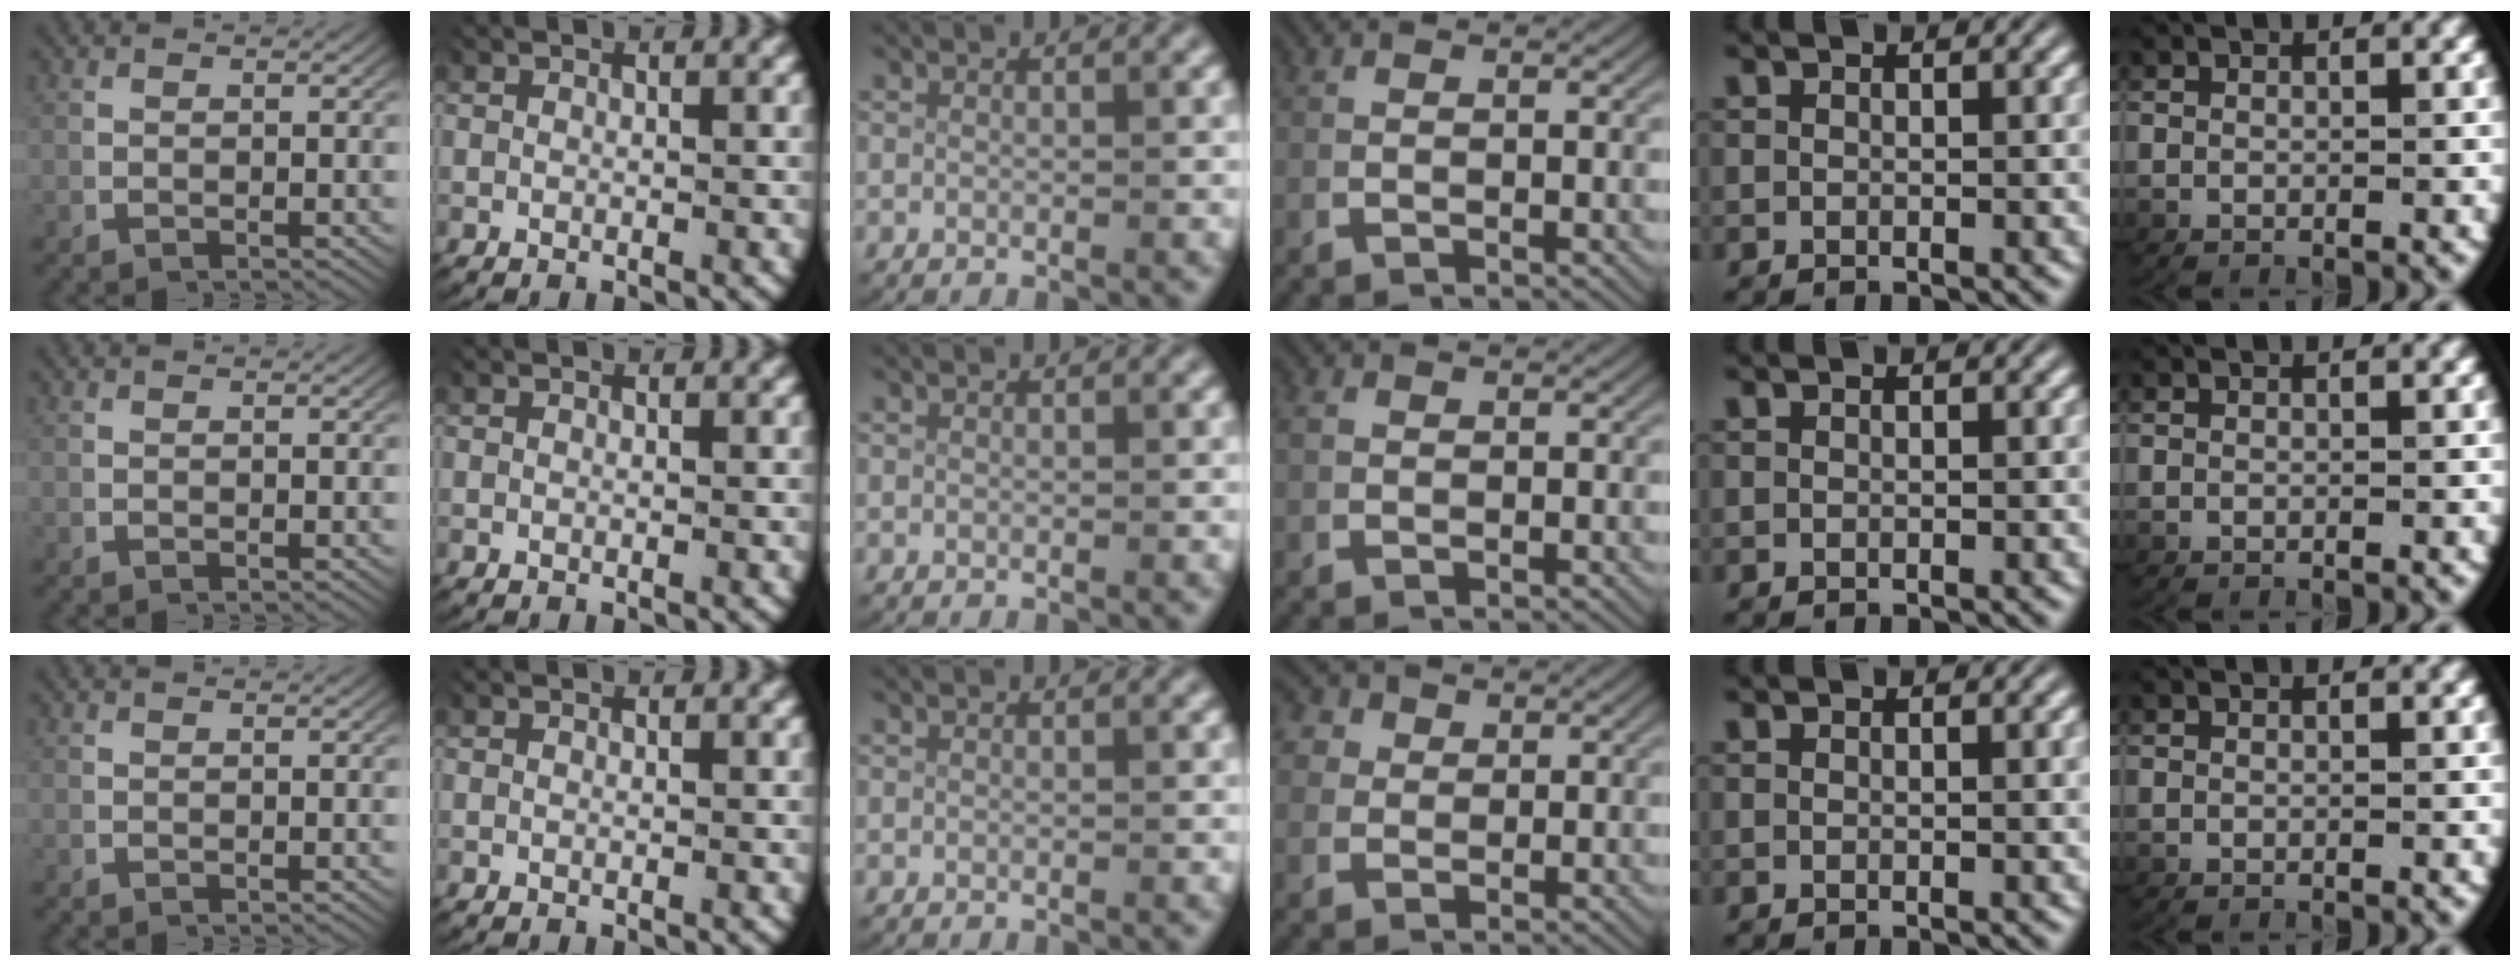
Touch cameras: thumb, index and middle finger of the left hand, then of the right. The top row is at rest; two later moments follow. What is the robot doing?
{"motion": "lift_and_place", "object": "paper towel"}